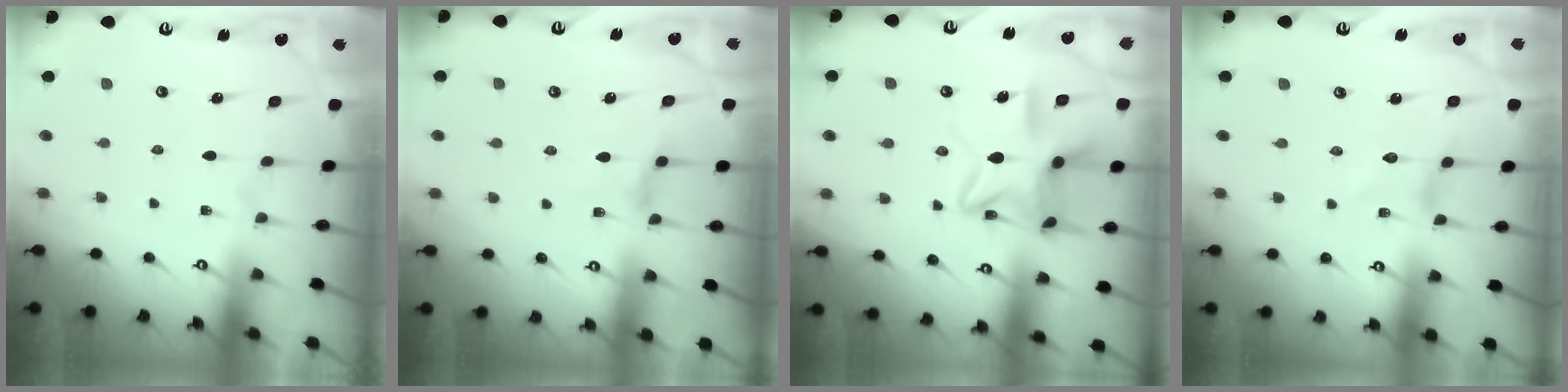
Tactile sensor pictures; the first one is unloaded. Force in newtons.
{"total": 1.9, "press": 1.9, "slide": 0.4}
{"total": 13.3, "press": 13.3, "slide": 1.2}
{"total": 0.0}